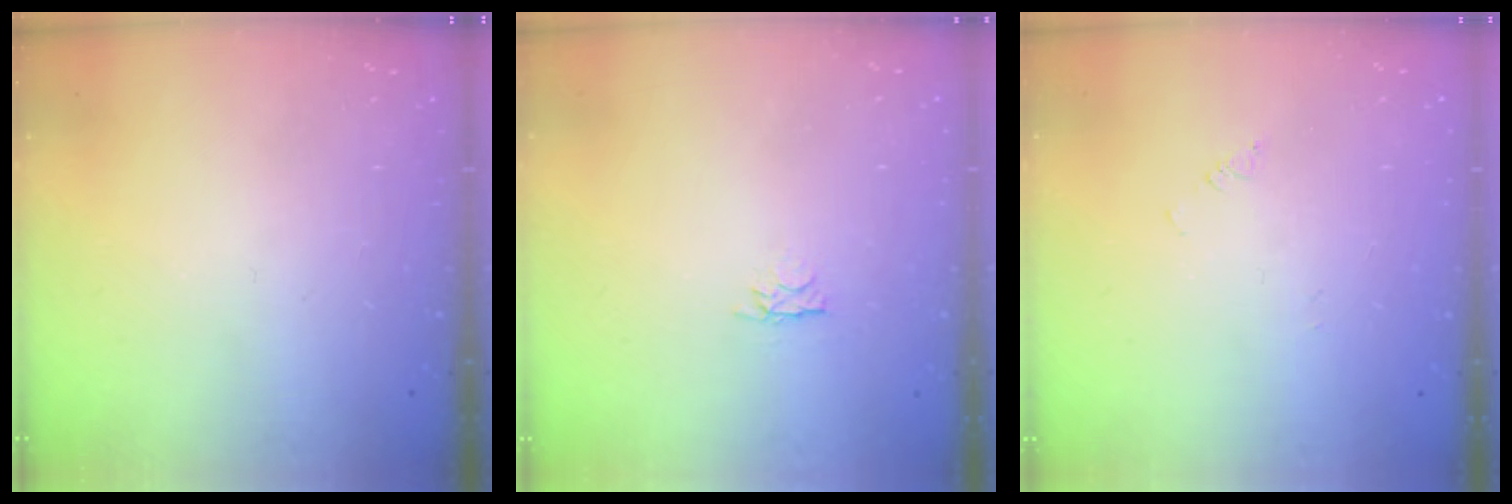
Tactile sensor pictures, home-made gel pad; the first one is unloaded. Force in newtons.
{"total": 2.8, "press": 2.7, "slide": 0.4}
{"total": 1.4, "press": 1.3, "slide": 0.3}